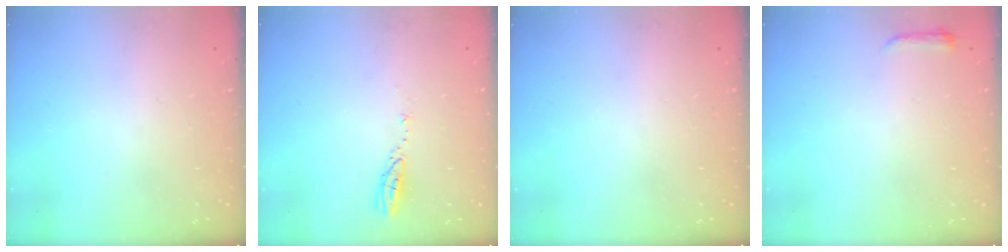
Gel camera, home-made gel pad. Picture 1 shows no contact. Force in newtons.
{"total": 3.5, "press": 3.5, "slide": 0.3}
{"total": 0.0}
{"total": 3.0, "press": 2.9, "slide": 0.6}